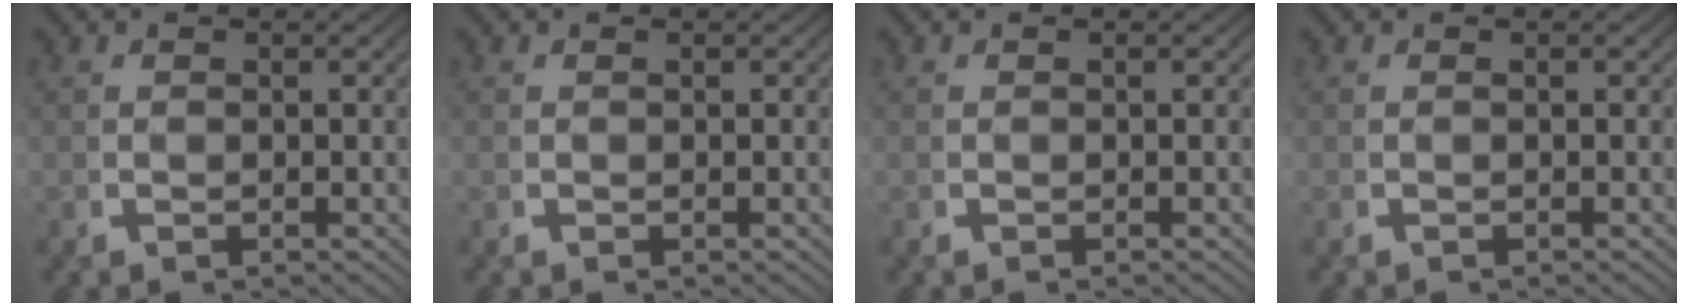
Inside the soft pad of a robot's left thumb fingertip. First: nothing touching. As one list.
[{"total": 0.0}, {"total": 0.0}, {"total": 0.0}]